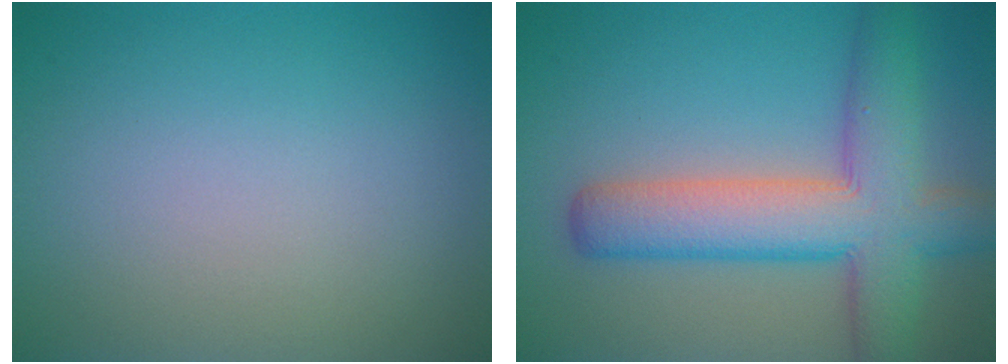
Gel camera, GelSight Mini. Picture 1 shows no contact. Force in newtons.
{"total": 8.3, "press": 8.3, "slide": 0.3}